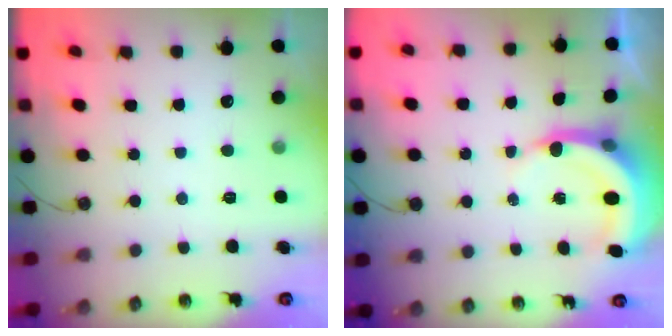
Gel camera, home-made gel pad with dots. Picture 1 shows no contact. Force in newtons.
{"total": 5.3, "press": 5.3, "slide": 0.6}